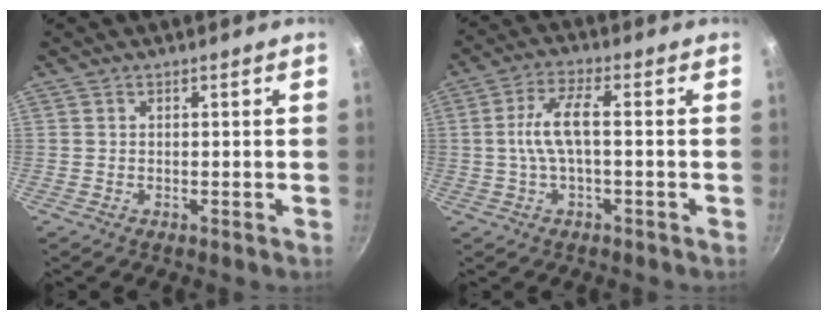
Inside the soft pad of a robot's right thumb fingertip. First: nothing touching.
{"total": 6.8, "force": [-0.5, 1.9, 6.5], "torque": [-0.139, 0.020, -0.012]}